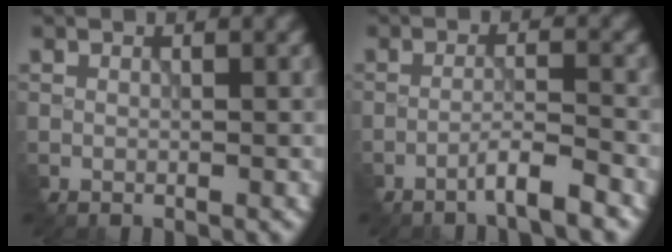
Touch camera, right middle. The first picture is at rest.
{"total": 2.8, "force": [-2.3, -0.2, 1.6], "torque": [-0.026, 0.011, -0.049]}